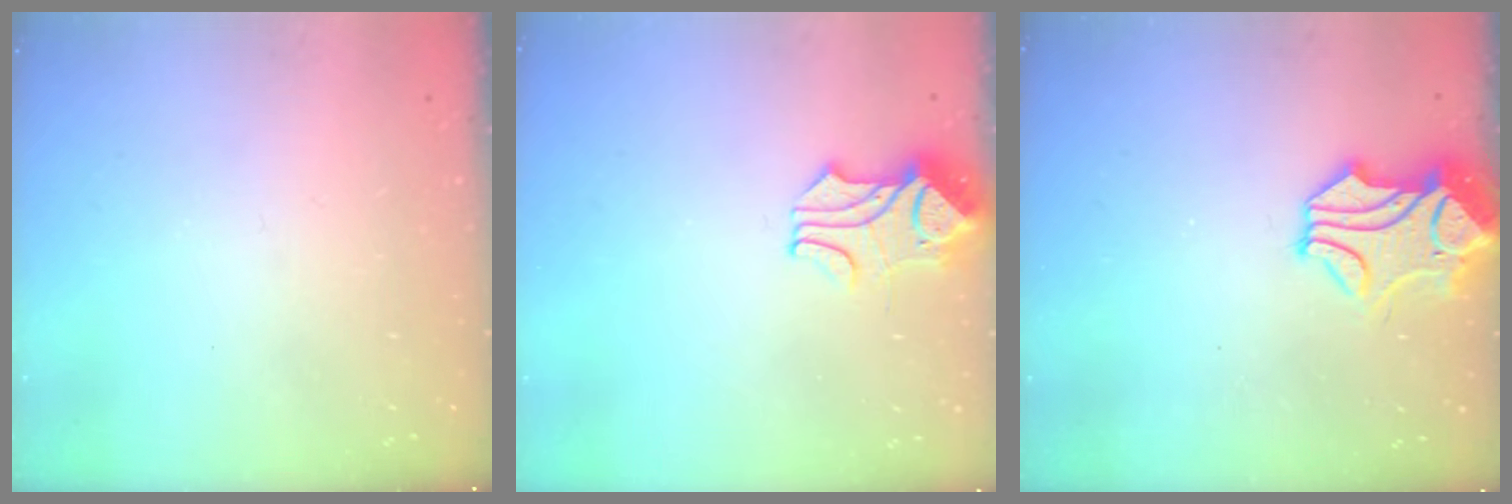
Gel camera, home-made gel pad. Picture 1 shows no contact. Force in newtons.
{"total": 1.7, "press": 1.3, "slide": 1.0}
{"total": 1.6, "press": 0.9, "slide": 1.3}